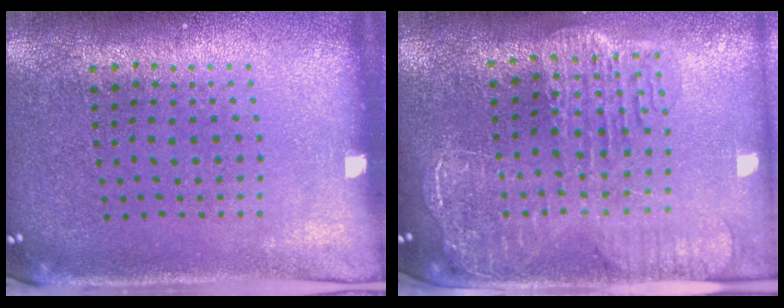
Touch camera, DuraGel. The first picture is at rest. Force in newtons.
{"total": 2.8, "press": 2.4, "slide": 1.6}